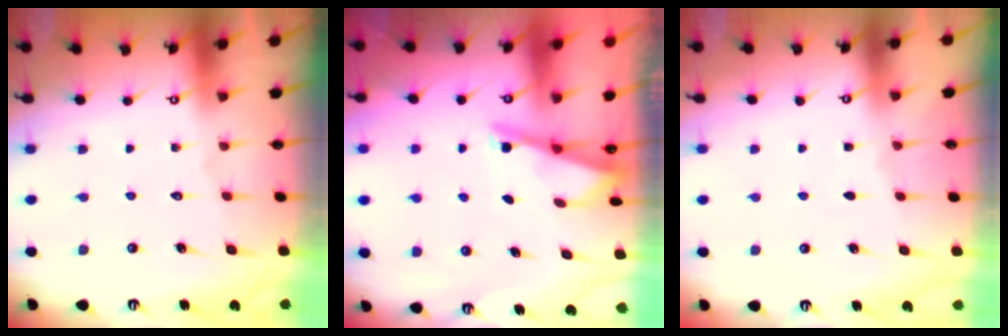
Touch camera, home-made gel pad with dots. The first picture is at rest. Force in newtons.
{"total": 2.5, "press": 2.5, "slide": 0.2}
{"total": 2.3, "press": 2.3, "slide": 0.3}